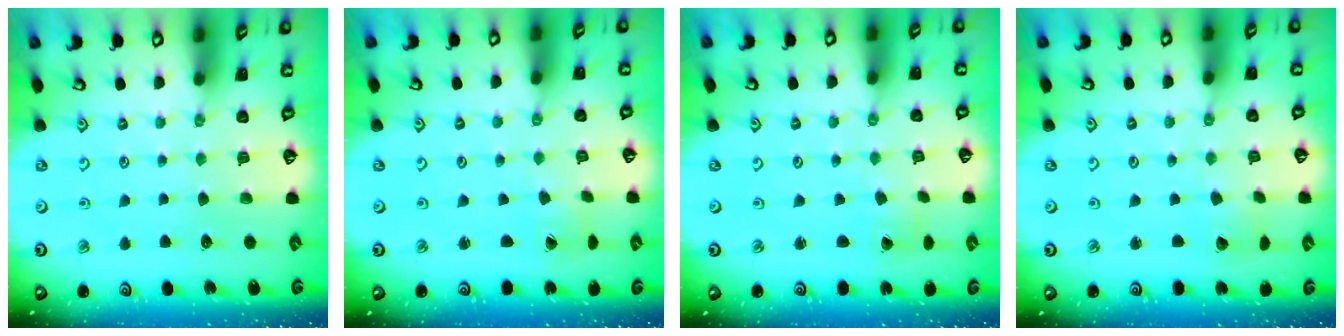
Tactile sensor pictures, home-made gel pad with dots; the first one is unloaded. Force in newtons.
{"total": 0.8, "press": 0.8, "slide": 0.1}
{"total": 1.5, "press": 1.5, "slide": 0.1}
{"total": 2.0, "press": 2.0, "slide": 0.2}